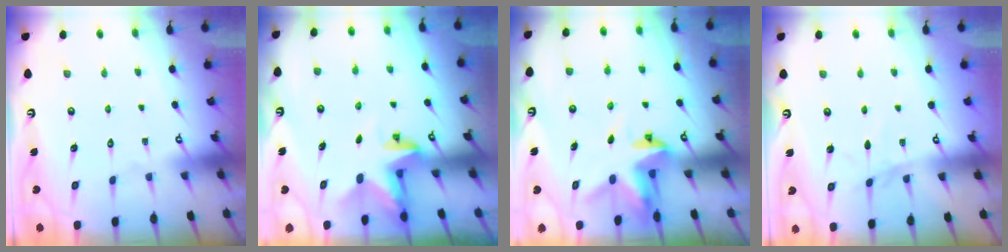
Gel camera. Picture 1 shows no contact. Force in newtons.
{"total": 3.0, "press": 3.0, "slide": 0.2}
{"total": 4.4, "press": 4.4, "slide": 0.2}
{"total": 2.9, "press": 2.8, "slide": 0.4}